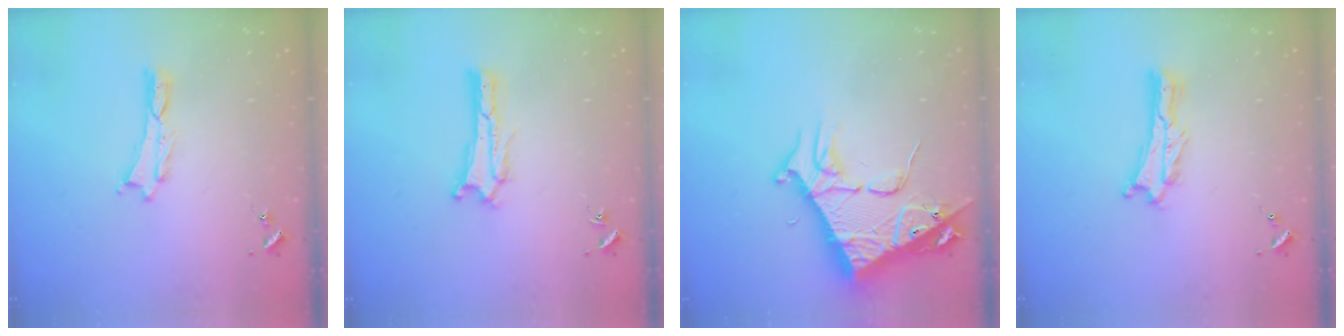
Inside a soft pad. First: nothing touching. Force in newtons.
{"total": 0.6, "press": 0.5, "slide": 0.2}
{"total": 10.3, "press": 10.2, "slide": 1.3}
{"total": 1.3, "press": 1.3, "slide": 0.3}